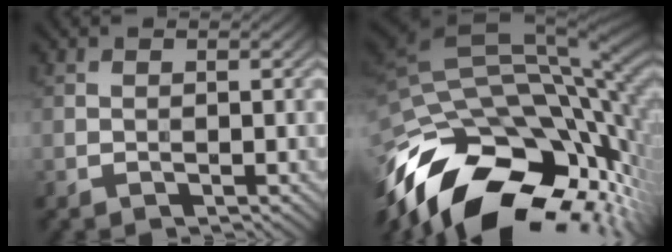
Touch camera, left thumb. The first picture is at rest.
{"total": 18.5, "force": [-8.9, 10.2, 12.6], "torque": [-0.263, -0.025, -0.130]}